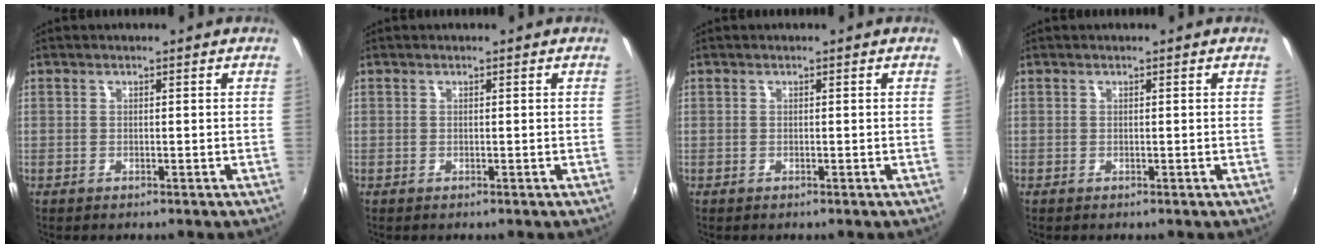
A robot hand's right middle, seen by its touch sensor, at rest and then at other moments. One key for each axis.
{"total": 0.0}
{"total": 0.0}
{"total": 0.0}